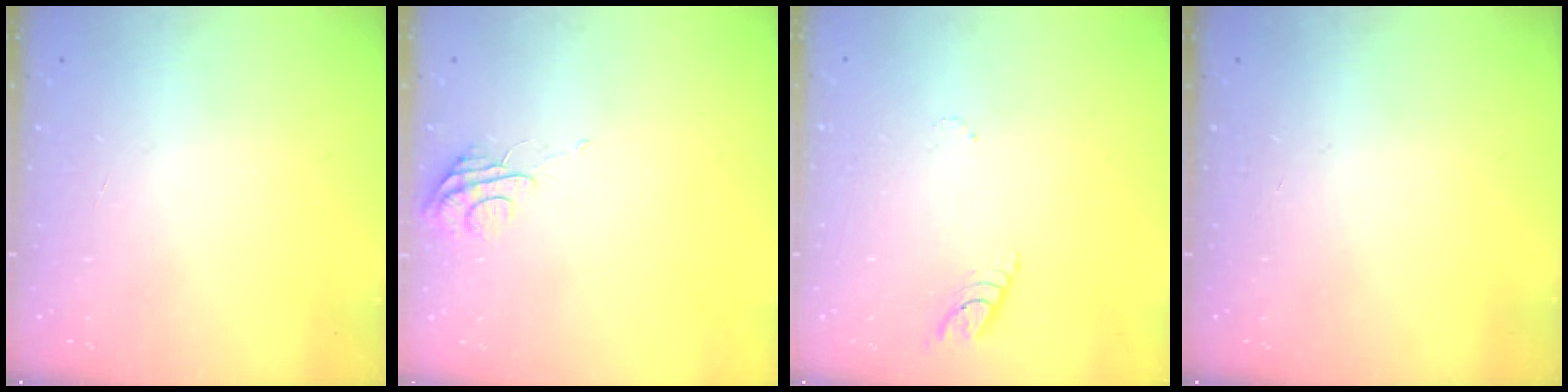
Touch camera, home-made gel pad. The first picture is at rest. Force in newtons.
{"total": 6.2, "press": 6.2, "slide": 0.6}
{"total": 4.4, "press": 4.4, "slide": 0.3}
{"total": 0.0}